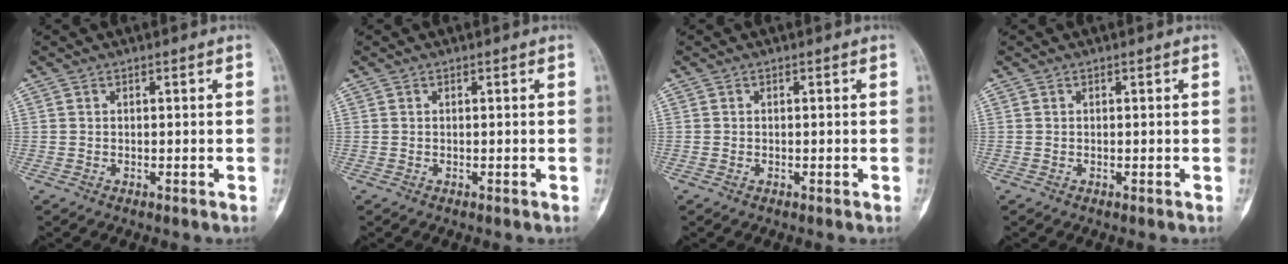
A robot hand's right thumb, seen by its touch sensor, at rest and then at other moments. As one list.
[{"total": 0.0}, {"total": 0.0}, {"total": 0.0}]